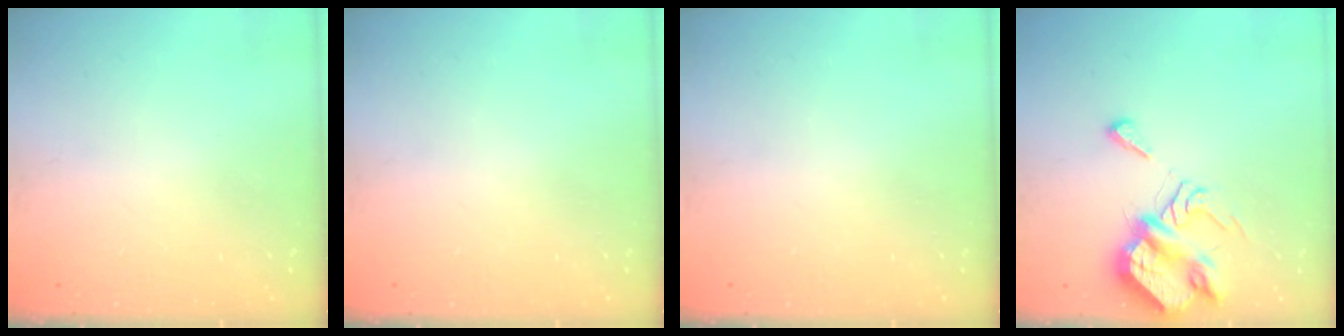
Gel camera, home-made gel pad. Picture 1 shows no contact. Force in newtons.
{"total": 0.0}
{"total": 0.0}
{"total": 8.0, "press": 8.0, "slide": 0.3}